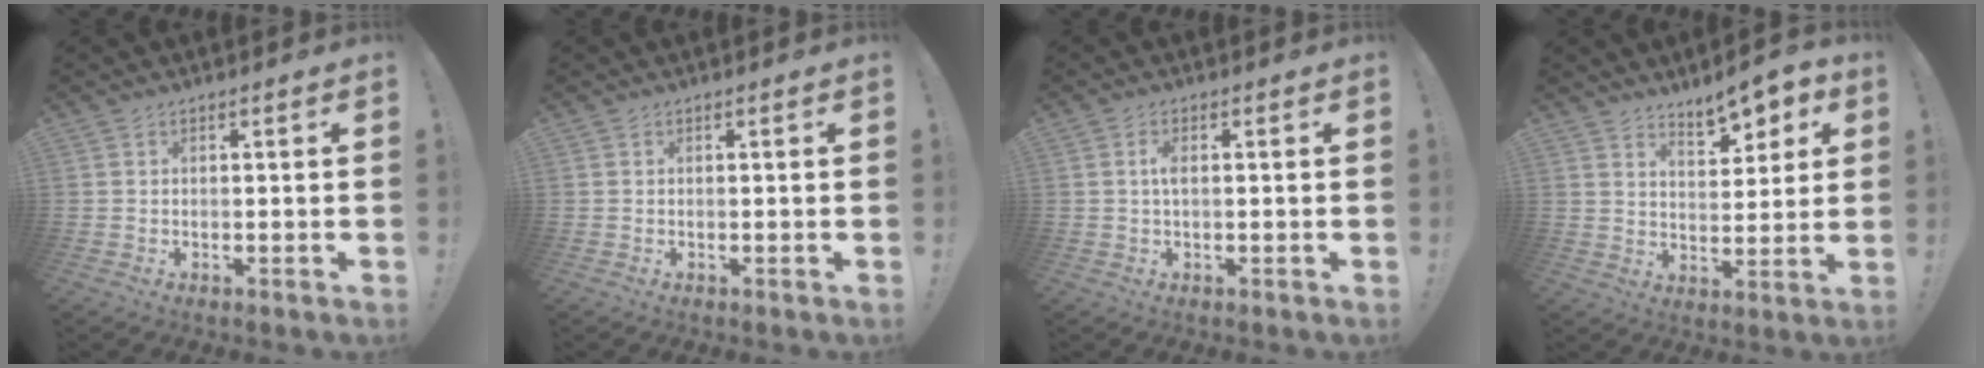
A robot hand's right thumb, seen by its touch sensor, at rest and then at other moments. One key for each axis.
{"total": 0.0}
{"total": 2.5, "fx": 0.0, "fy": 0.8, "fz": 2.3, "tx": -0.037, "ty": 0.002, "tz": -0.003}
{"total": 8.7, "fx": 6.4, "fy": 3.5, "fz": 4.7, "tx": -0.047, "ty": -0.054, "tz": 0.113}